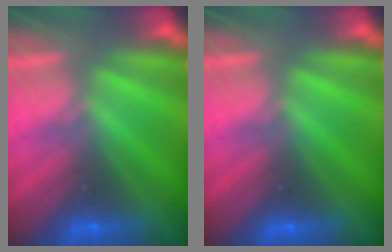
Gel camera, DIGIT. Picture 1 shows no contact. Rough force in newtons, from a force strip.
{"total": 0.0}